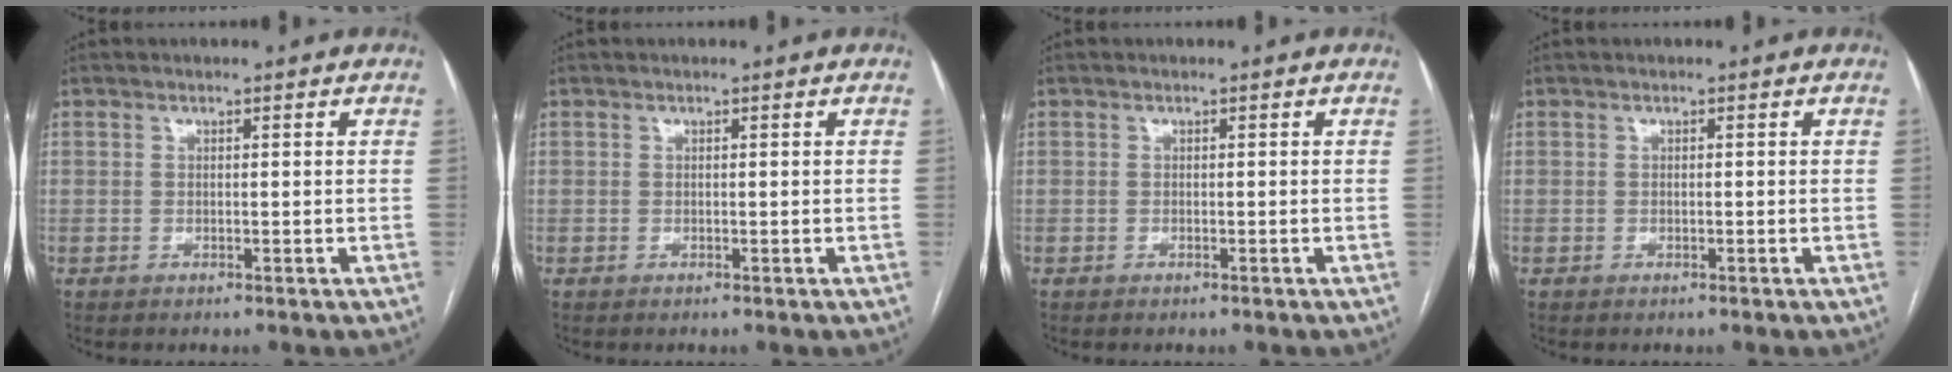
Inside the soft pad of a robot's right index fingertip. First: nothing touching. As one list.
[{"total": 0.0}, {"total": 0.0}, {"total": 0.0}]